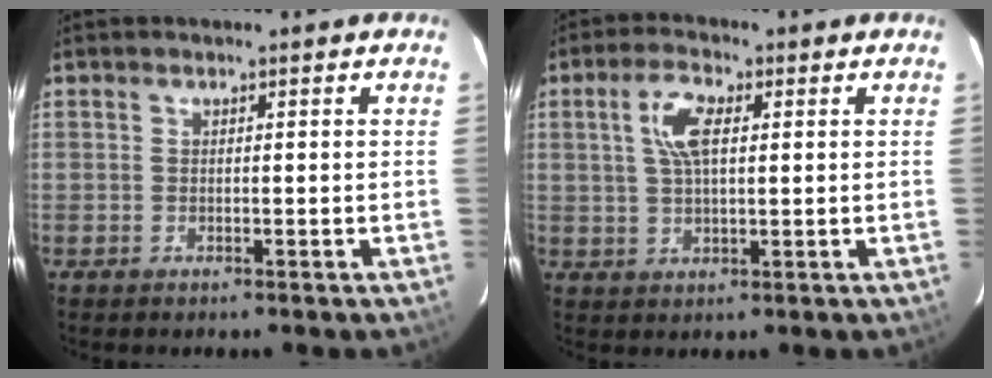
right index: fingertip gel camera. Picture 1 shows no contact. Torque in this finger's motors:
{"motor_torque": [0.30, -0.14, 0.37, 0.11]}